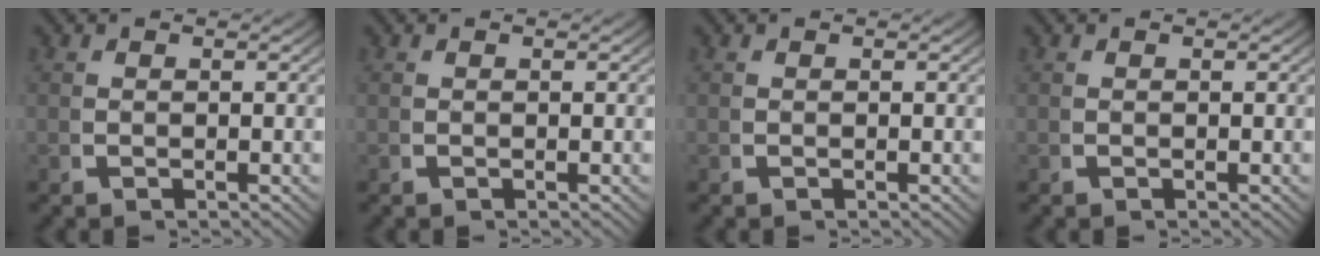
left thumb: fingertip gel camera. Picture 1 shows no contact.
{"total": 0.0}
{"total": 0.0}
{"total": 0.0}